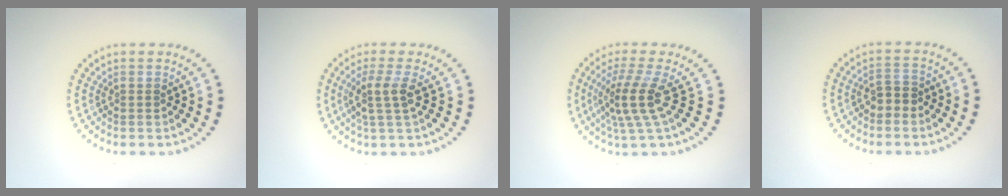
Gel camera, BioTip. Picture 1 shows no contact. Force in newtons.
{"total": 2.6, "press": 2.0, "slide": 1.5}
{"total": 4.0, "press": 2.9, "slide": 2.8}
{"total": 1.8, "press": 1.7, "slide": 0.6}